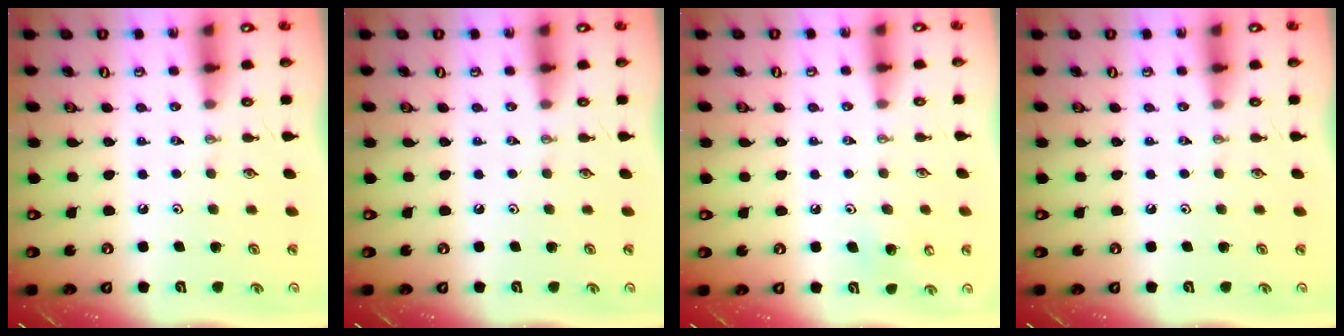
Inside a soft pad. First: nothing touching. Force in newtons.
{"total": 0.0}
{"total": 7.0, "press": 6.9, "slide": 0.8}
{"total": 0.0}